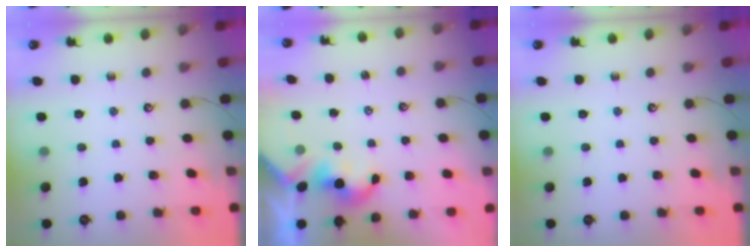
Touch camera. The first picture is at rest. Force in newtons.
{"total": 2.0, "press": 2.0, "slide": 0.3}
{"total": 0.0}